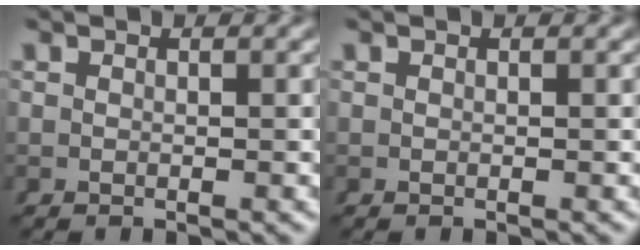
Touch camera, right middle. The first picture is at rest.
{"total": 0.0}